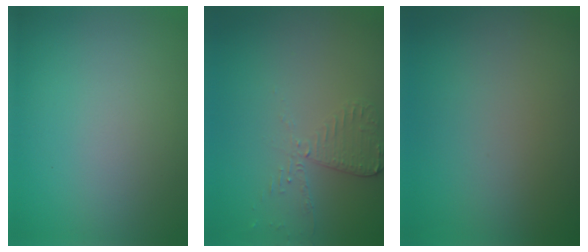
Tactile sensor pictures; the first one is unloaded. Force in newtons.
{"total": 1.9, "press": 1.9, "slide": 0.4}
{"total": 0.0}